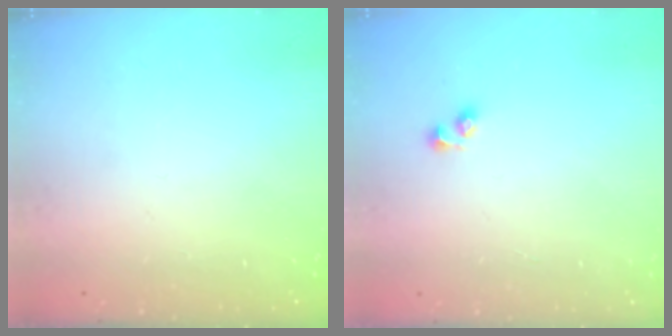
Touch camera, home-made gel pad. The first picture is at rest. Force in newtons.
{"total": 2.6, "press": 2.3, "slide": 1.2}